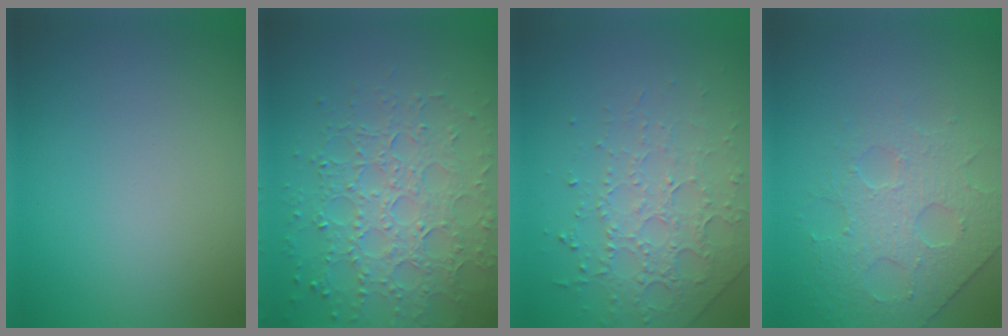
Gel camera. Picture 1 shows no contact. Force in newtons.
{"total": 6.1, "press": 5.0, "slide": 3.6}
{"total": 4.5, "press": 3.1, "slide": 3.2}
{"total": 4.1, "press": 3.6, "slide": 1.9}